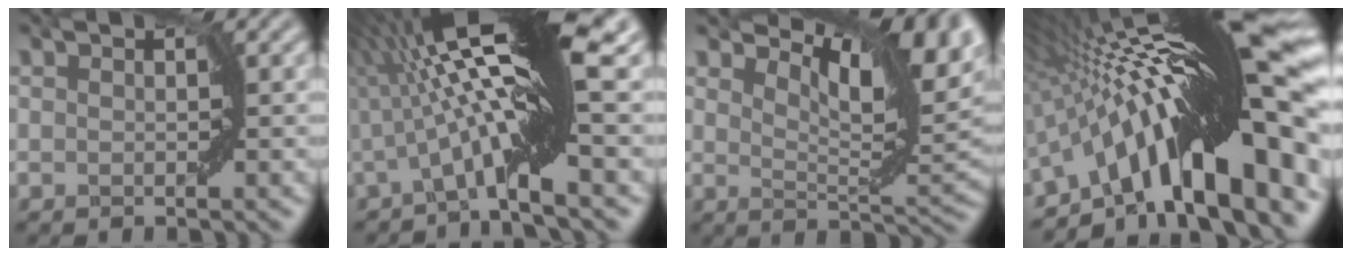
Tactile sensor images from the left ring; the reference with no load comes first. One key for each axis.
{"total": 12.2, "fx": 0.7, "fy": 1.6, "fz": 12.0, "tx": -0.194, "ty": 0.022, "tz": 0.008}
{"total": 9.6, "fx": 4.5, "fy": 3.5, "fz": 7.7, "tx": -0.128, "ty": 0.003, "tz": 0.078}
{"total": 18.3, "fx": -2.4, "fy": 3.8, "fz": 17.7, "tx": -0.254, "ty": 0.029, "tz": -0.065}